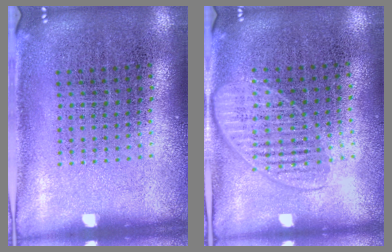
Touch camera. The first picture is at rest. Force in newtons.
{"total": 1.4, "press": 1.3, "slide": 0.7}